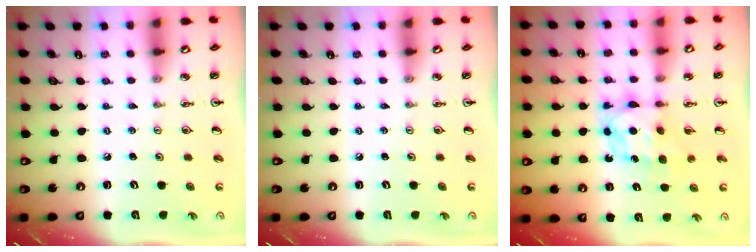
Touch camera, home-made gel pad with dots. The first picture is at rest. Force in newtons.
{"total": 0.0}
{"total": 6.9, "press": 6.9, "slide": 0.6}